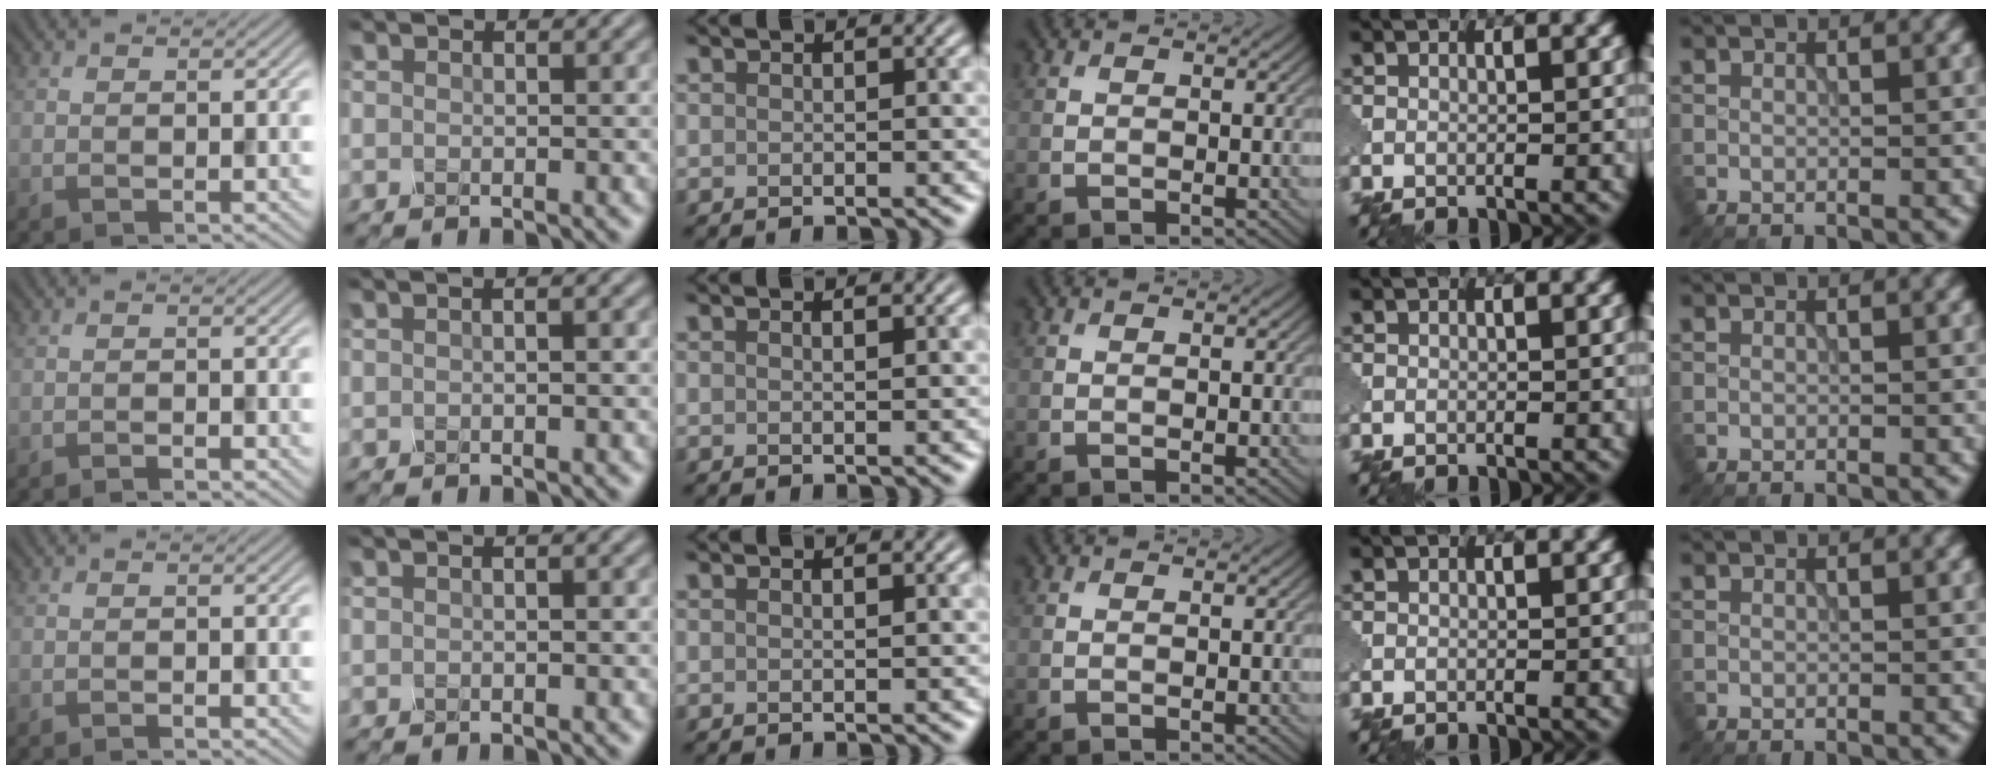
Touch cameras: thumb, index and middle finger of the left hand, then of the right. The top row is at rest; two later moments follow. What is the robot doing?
{"motion": "disassemble", "object": "glue stick"}